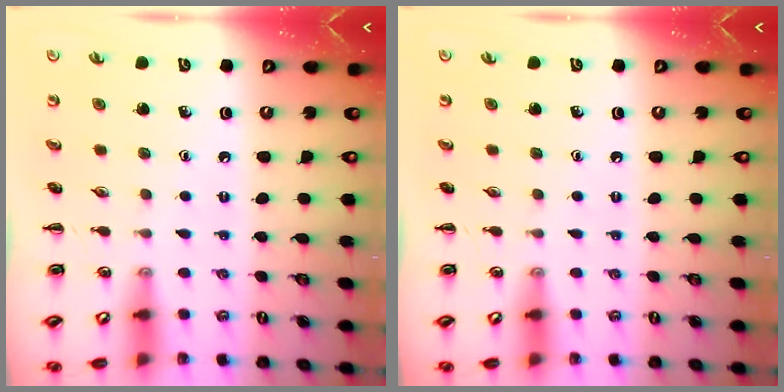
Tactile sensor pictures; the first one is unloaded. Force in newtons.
{"total": 0.0}